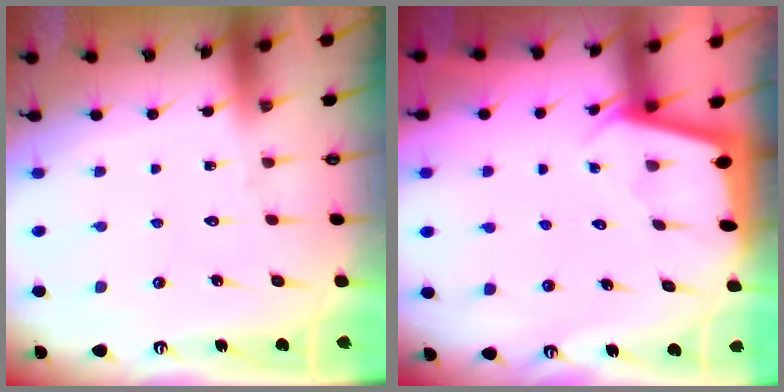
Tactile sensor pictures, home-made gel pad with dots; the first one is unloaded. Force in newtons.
{"total": 2.2, "press": 2.2, "slide": 0.1}